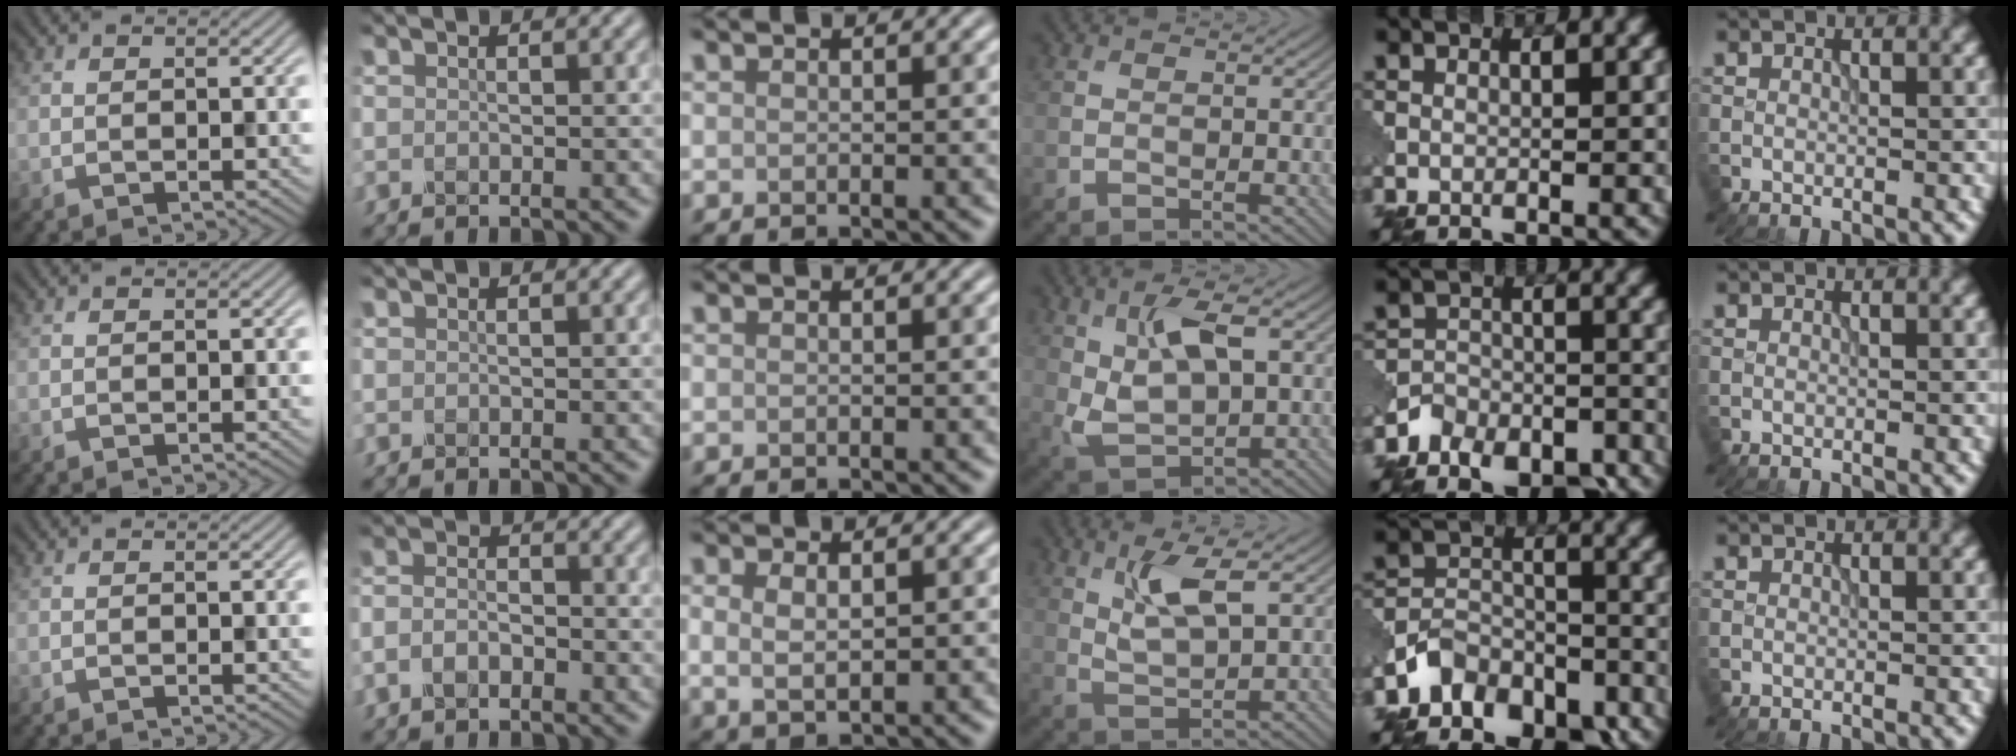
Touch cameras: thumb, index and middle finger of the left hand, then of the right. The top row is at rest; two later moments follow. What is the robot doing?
{"motion": "extract", "object": "pin"}